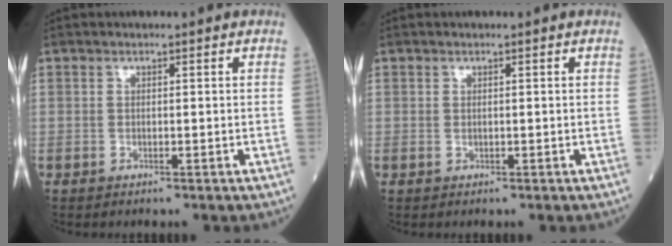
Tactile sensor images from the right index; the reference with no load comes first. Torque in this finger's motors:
{"motor_torque": [0.07, 0.07, 0.00, 0.02]}